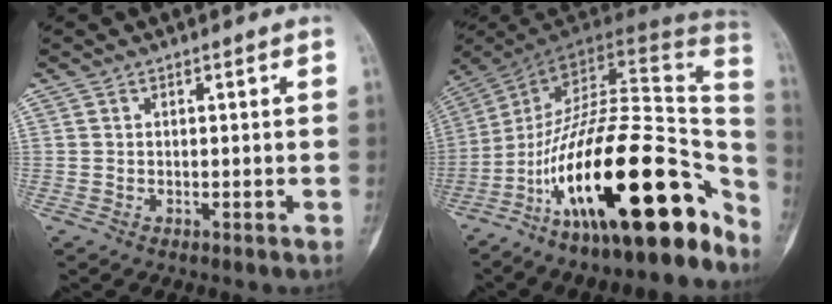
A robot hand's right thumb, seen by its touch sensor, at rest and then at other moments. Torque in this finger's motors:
{"motor_torque": [3.34, 1.66, 1.85, -0.92, 1.05]}